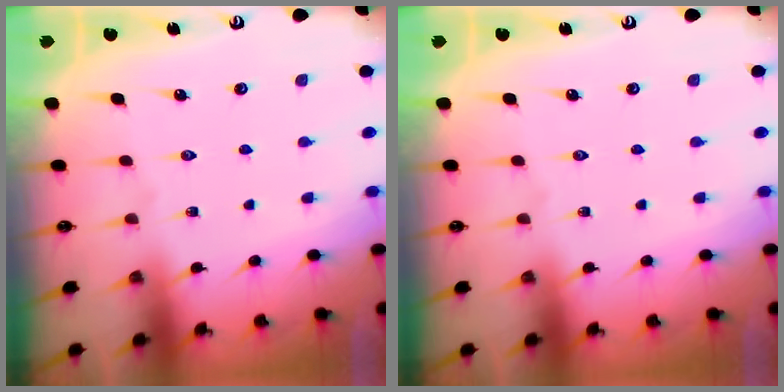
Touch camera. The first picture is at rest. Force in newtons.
{"total": 0.0}